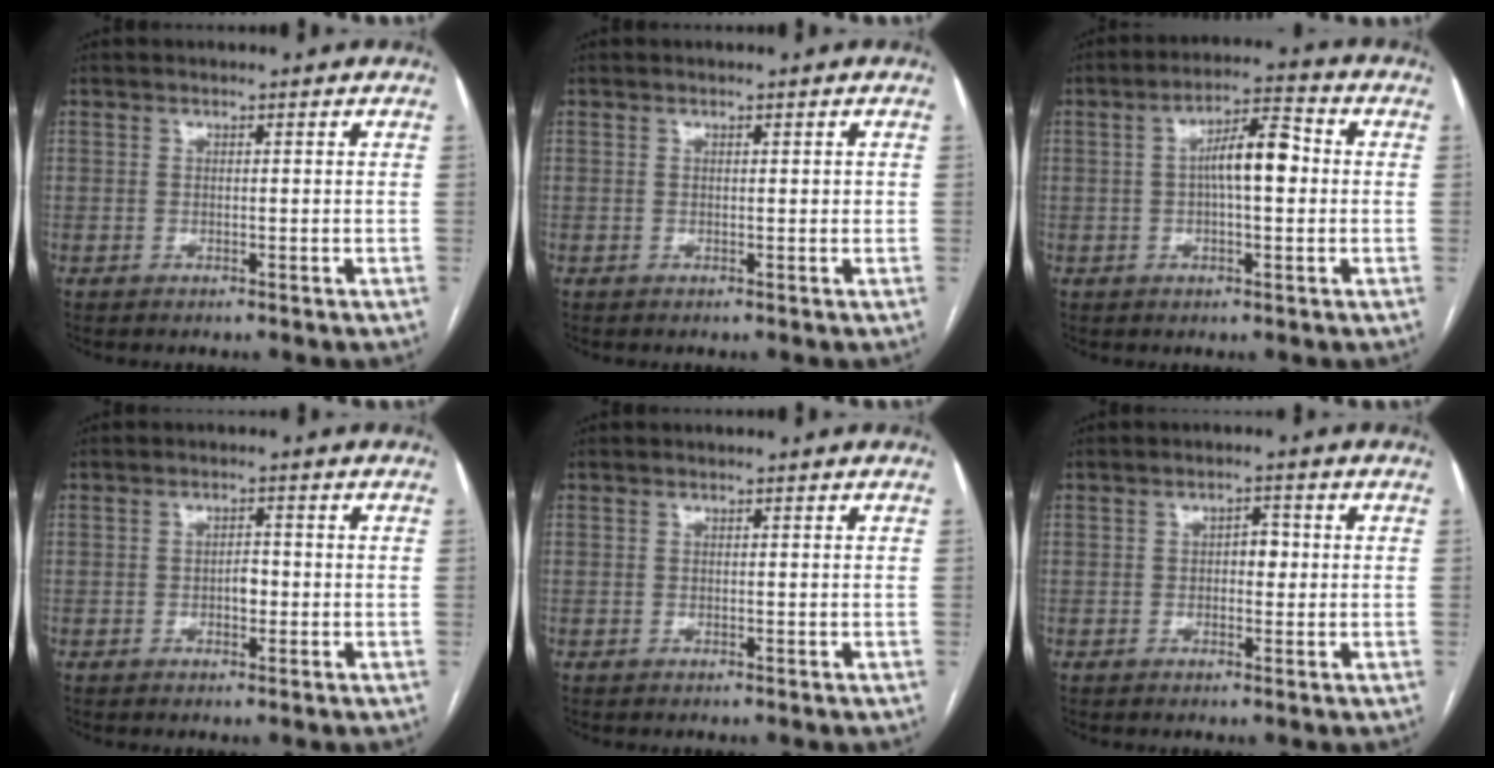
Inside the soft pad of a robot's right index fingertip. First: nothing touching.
{"total": 0.8, "force": [0.2, 0.4, 0.7], "torque": [-0.009, 0.002, 0.003]}
{"total": 7.7, "force": [0.4, 2.1, 7.4], "torque": [-0.133, 0.024, 0.003]}
{"total": 2.1, "force": [-0.5, 1.1, 1.7], "torque": [-0.022, 0.005, -0.007]}
{"total": 0.0}
{"total": 2.6, "force": [0.0, 1.5, 2.1], "torque": [-0.026, 0.011, -0.001]}